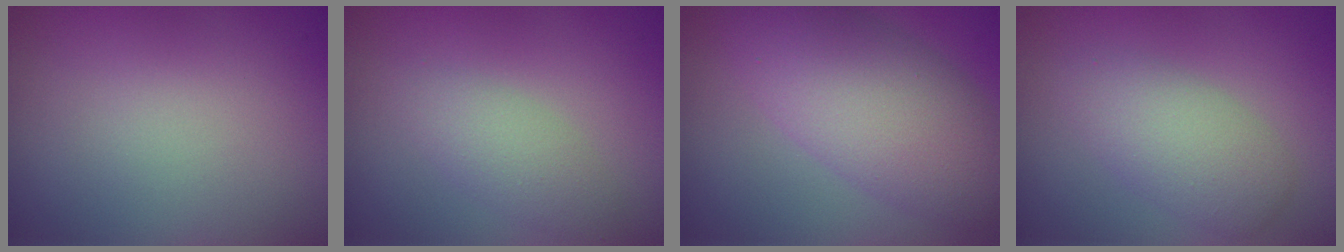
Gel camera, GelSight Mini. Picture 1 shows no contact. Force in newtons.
{"total": 2.1, "press": 2.1, "slide": 0.1}
{"total": 6.9, "press": 6.9, "slide": 0.2}
{"total": 3.4, "press": 3.4, "slide": 0.2}